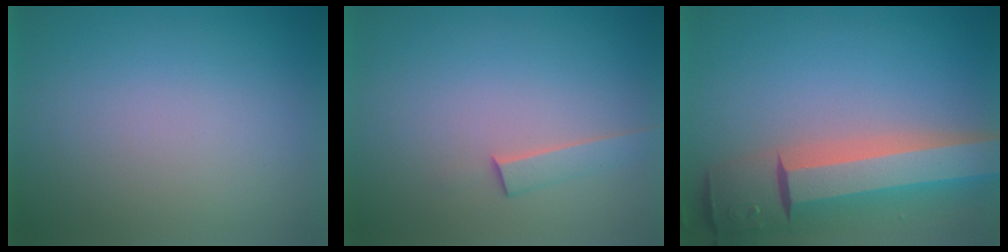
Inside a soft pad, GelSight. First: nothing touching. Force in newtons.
{"total": 1.8}
{"total": 12.3}